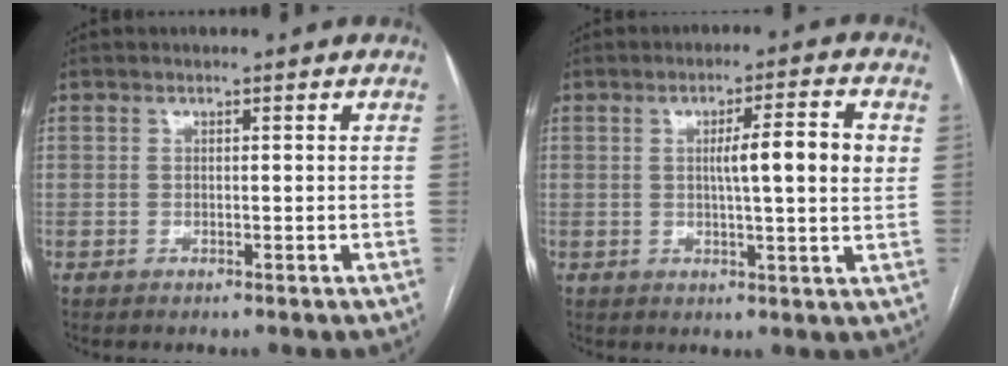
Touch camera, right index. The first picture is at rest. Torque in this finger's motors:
{"motor_torque": [0.22, 0.01, 0.19, 0.09]}